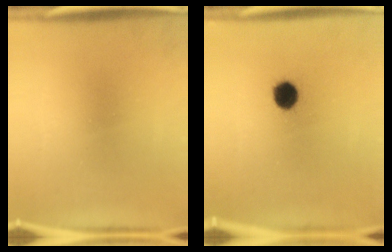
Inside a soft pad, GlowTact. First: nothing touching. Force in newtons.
{"total": 6.1}